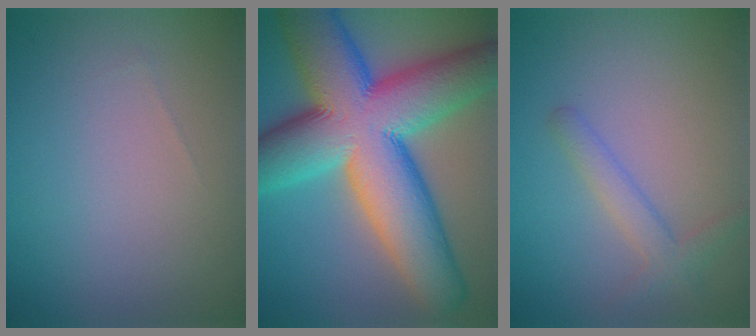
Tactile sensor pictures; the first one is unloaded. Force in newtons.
{"total": 17.4, "press": 17.4, "slide": 0.5}
{"total": 2.2, "press": 2.2, "slide": 0.1}